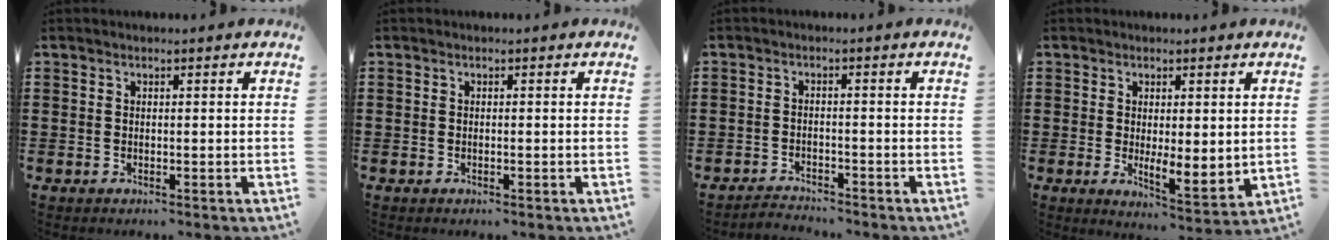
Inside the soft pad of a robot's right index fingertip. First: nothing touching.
{"total": 0.0}
{"total": 2.2, "force": [-2.2, 0.2, 0.0], "torque": [-0.007, 0.001, -0.047]}
{"total": 3.5, "force": [0.7, 1.4, 3.1], "torque": [-0.060, 0.004, 0.014]}